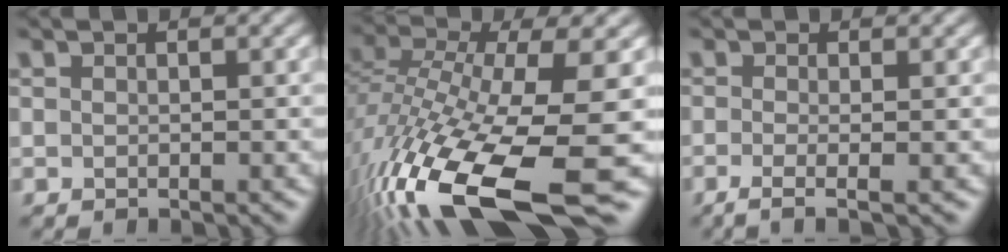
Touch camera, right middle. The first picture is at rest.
{"total": 16.1, "force": [-7.0, 5.8, 13.3], "torque": [-0.282, -0.020, -0.122]}
{"total": 3.0, "force": [-0.8, 1.1, 2.7], "torque": [-0.037, -0.010, -0.022]}